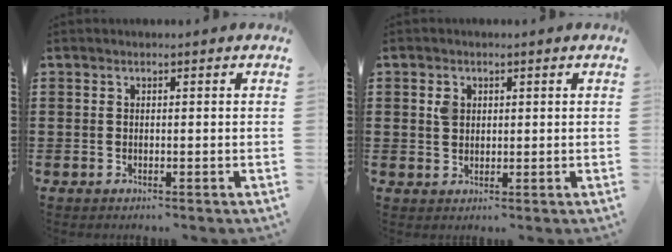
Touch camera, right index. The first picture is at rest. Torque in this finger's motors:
{"motor_torque": [0.09, -0.06, 0.06, 0.01]}